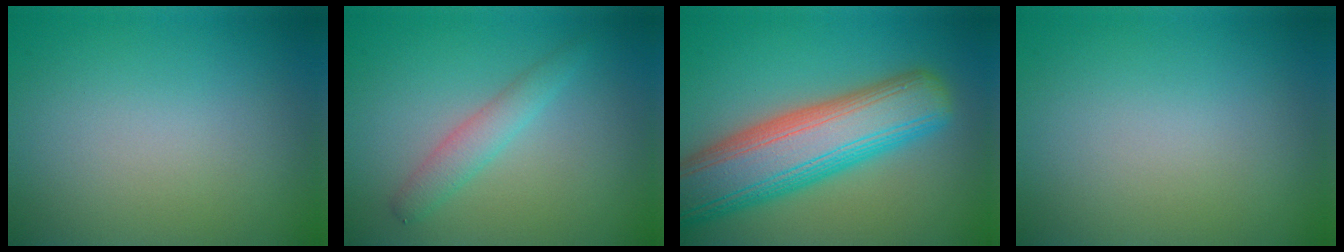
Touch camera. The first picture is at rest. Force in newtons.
{"total": 2.3, "press": 2.3, "slide": 0.1}
{"total": 10.8, "press": 10.8, "slide": 0.4}
{"total": 0.0}